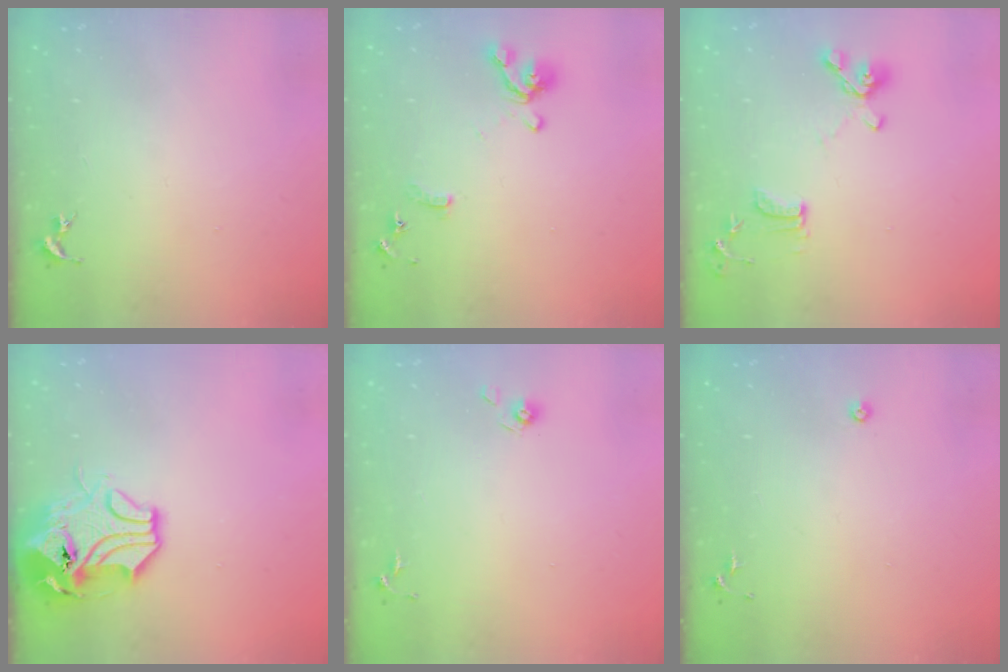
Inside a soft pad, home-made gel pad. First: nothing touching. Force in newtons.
{"total": 11.5, "press": 11.4, "slide": 1.6}
{"total": 11.2, "press": 11.0, "slide": 2.0}
{"total": 13.8, "press": 13.6, "slide": 2.0}
{"total": 5.4, "press": 5.2, "slide": 1.4}
{"total": 3.4, "press": 3.3, "slide": 0.7}